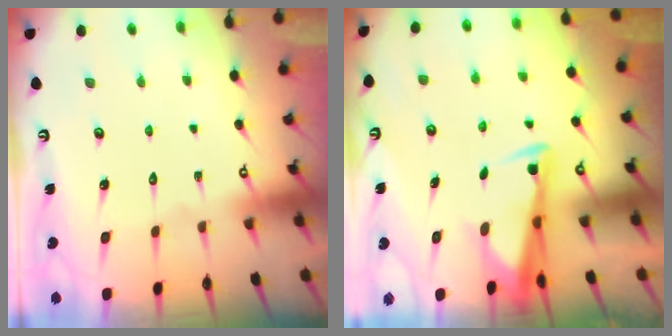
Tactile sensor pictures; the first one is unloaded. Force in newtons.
{"total": 3.5, "press": 3.4, "slide": 1.1}